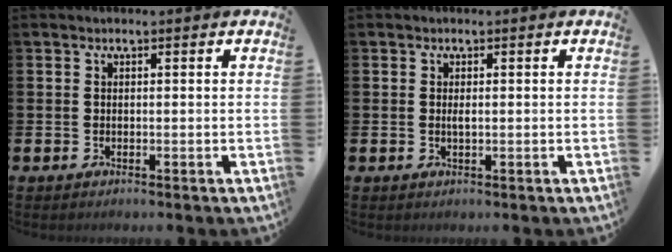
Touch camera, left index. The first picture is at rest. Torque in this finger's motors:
{"motor_torque": [0.27, 0.18, -0.01, 0.02]}